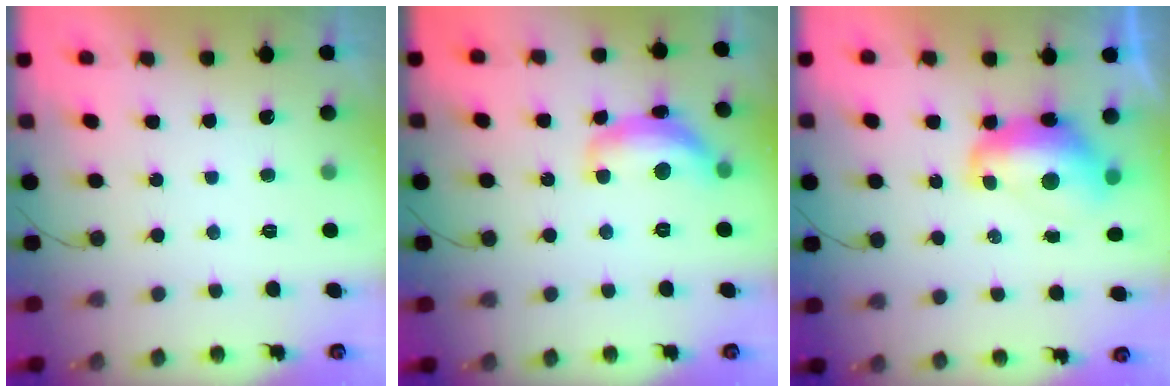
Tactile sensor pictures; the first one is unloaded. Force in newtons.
{"total": 13.4, "press": 13.3, "slide": 0.8}
{"total": 10.3, "press": 10.2, "slide": 0.9}